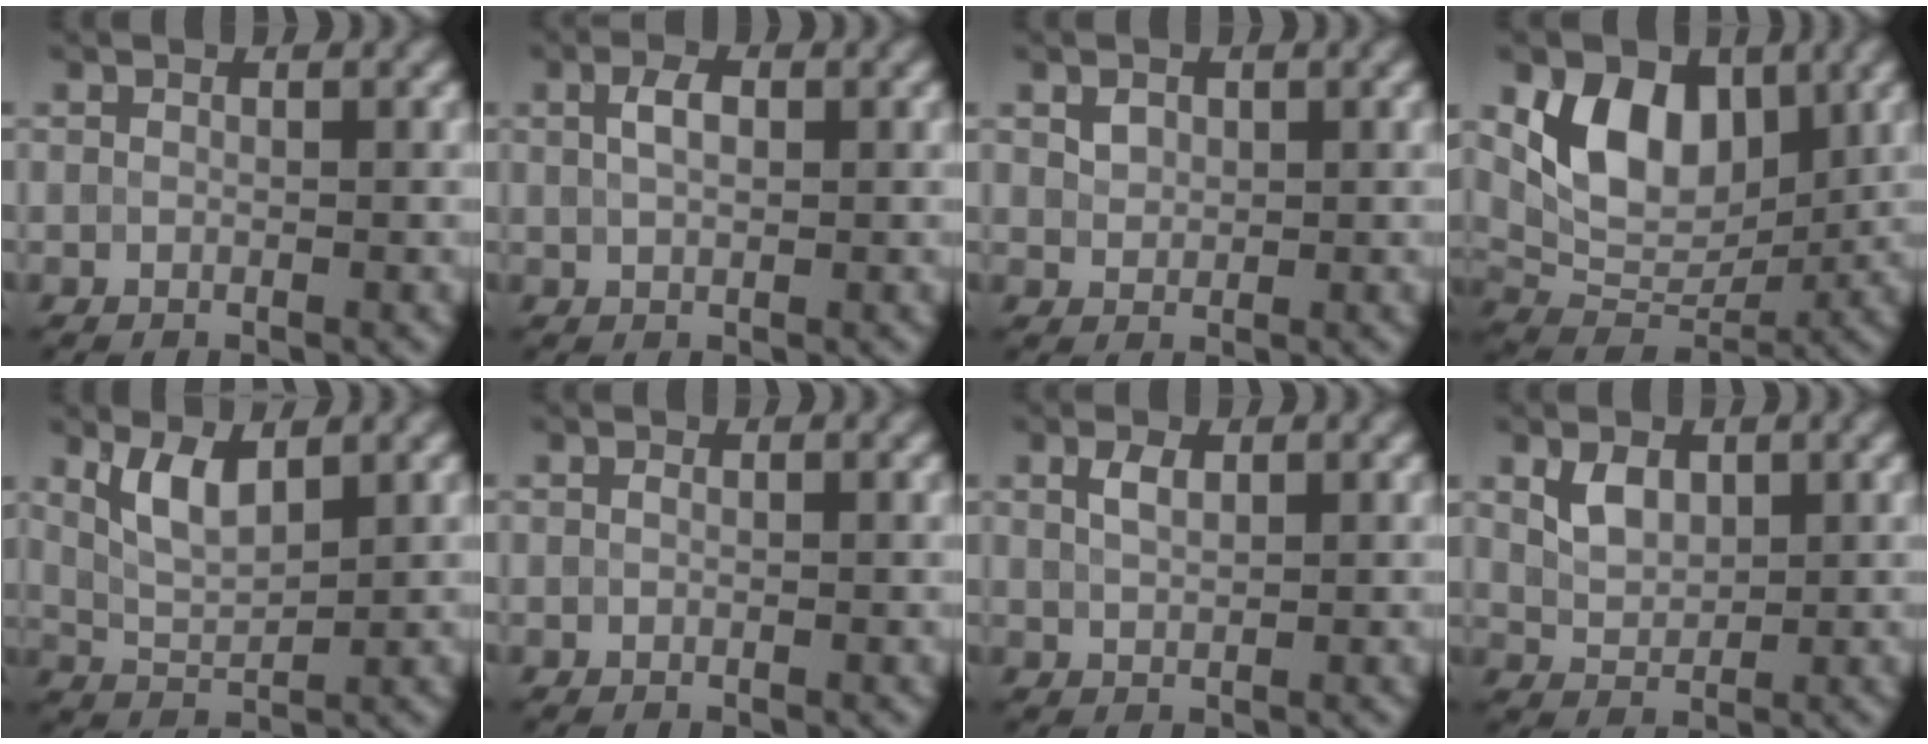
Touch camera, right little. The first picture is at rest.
{"total": 2.2, "force": [0.6, 1.2, 1.7], "torque": [-0.036, 0.003, 0.010]}
{"total": 1.2, "force": [0.6, 1.0, 0.5], "torque": [-0.010, -0.001, 0.013]}
{"total": 7.7, "force": [2.7, 5.1, 5.1], "torque": [-0.082, -0.008, 0.046]}
{"total": 3.6, "force": [1.9, 1.4, 2.7], "torque": [-0.059, -0.005, 0.042]}
{"total": 0.0}
{"total": 1.8, "force": [0.9, 0.9, 1.3], "torque": [-0.028, 0.003, 0.019]}
{"total": 2.7, "force": [1.2, 1.7, 1.6], "torque": [-0.035, -0.001, 0.027]}